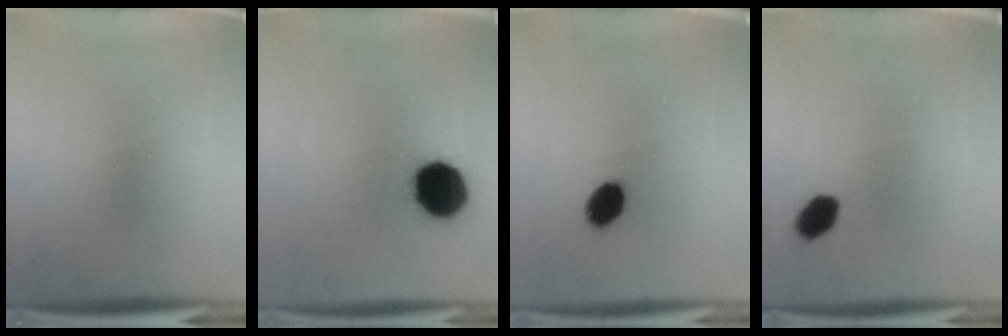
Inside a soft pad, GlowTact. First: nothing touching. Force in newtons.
{"total": 17.2}
{"total": 6.7}
{"total": 4.9}